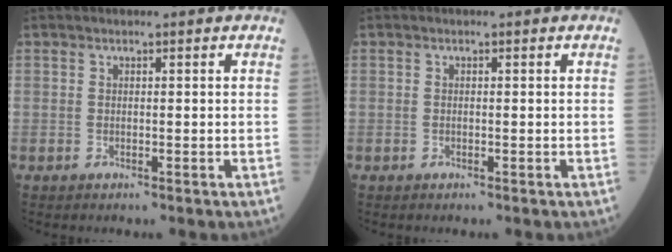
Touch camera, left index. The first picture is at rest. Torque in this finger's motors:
{"motor_torque": [-0.03, 0.01, 0.02, 0.01]}